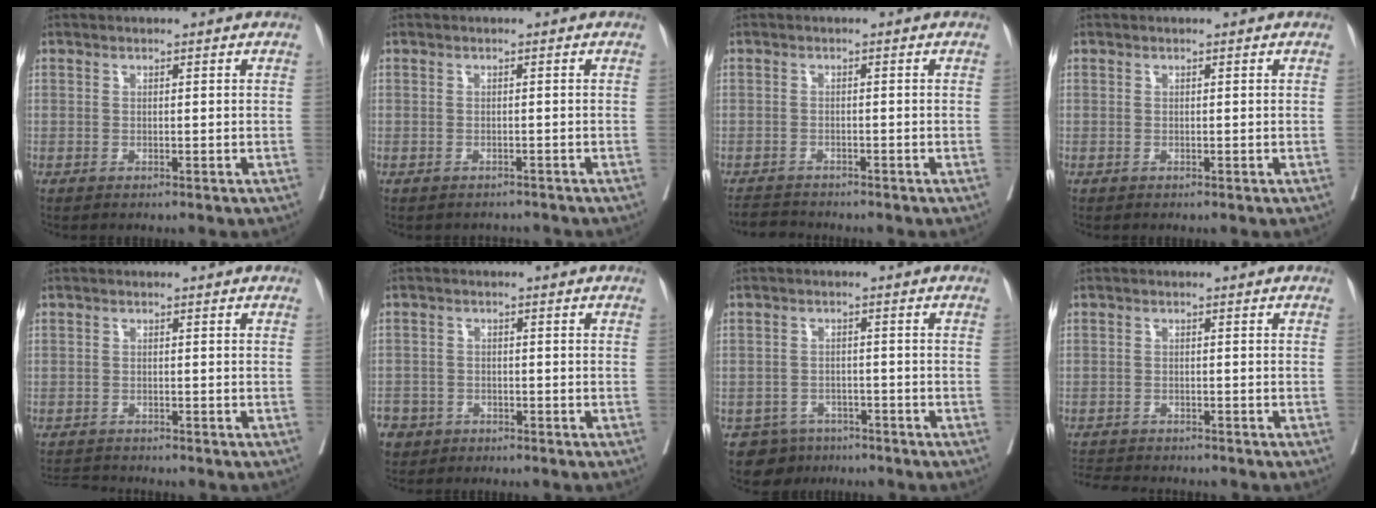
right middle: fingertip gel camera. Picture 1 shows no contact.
{"total": 1.5, "force": [-1.4, 0.6, -0.2], "torque": [0.004, -0.001, -0.021]}
{"total": 2.8, "force": [-2.8, 0.3, -0.1], "torque": [0.002, -0.012, -0.049]}
{"total": 0.0}
{"total": 2.2, "force": [-2.2, 0.0, -0.3], "torque": [0.008, -0.013, -0.039]}
{"total": 6.1, "force": [-4.0, 4.5, 0.9], "torque": [-0.033, 0.000, -0.069]}
{"total": 4.7, "force": [-3.4, 3.2, 0.0], "torque": [0.009, 0.008, -0.050]}
{"total": 6.1, "force": [-5.7, 1.0, 1.7], "torque": [-0.023, -0.008, -0.089]}